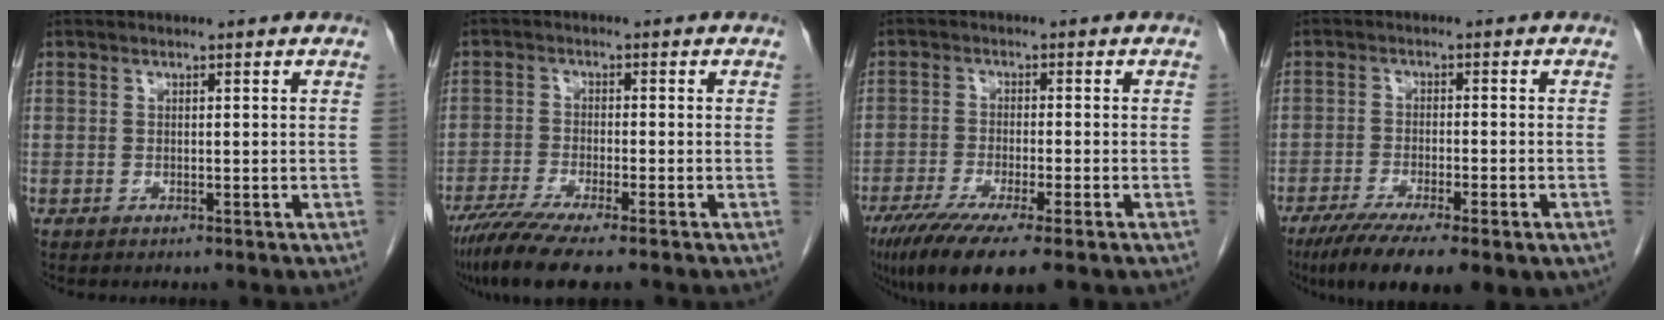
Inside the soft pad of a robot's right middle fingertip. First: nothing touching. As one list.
[{"total": 8.5, "force": [-6.4, 0.3, 5.5], "torque": [-0.094, -0.021, -0.108]}, {"total": 11.5, "force": [-7.5, 1.4, 8.6], "torque": [-0.141, -0.027, -0.120]}, {"total": 13.7, "force": [-8.9, 3.2, 9.9], "torque": [-0.147, -0.026, -0.136]}]